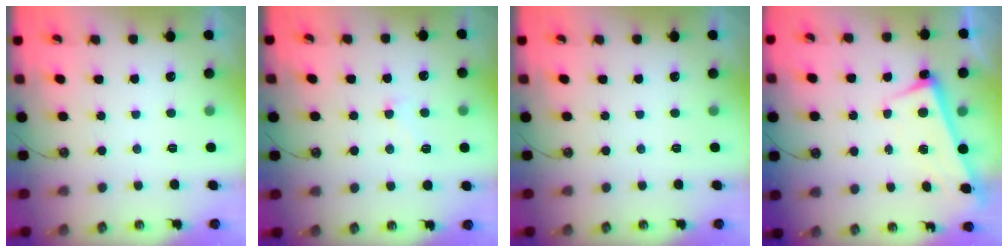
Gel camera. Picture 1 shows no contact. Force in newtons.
{"total": 0.8, "press": 0.6, "slide": 0.6}
{"total": 0.0}
{"total": 2.5, "press": 2.4, "slide": 0.7}